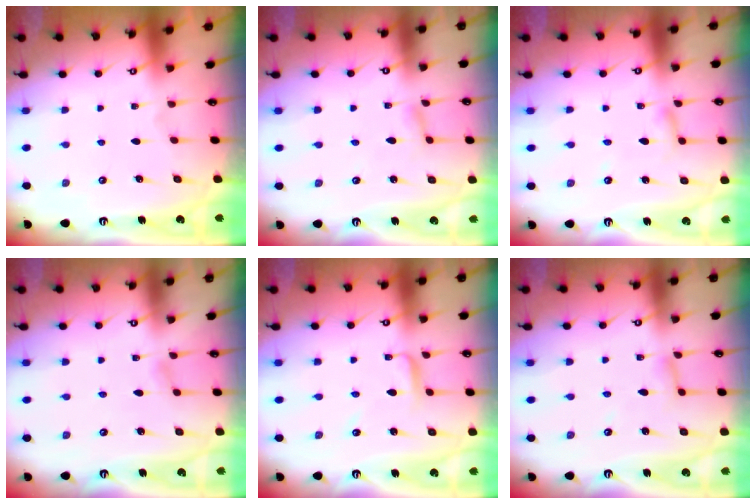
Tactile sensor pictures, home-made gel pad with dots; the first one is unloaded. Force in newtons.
{"total": 2.3, "press": 2.3, "slide": 0.3}
{"total": 2.6, "press": 2.6, "slide": 0.2}
{"total": 2.7, "press": 2.6, "slide": 0.4}
{"total": 3.2, "press": 3.2, "slide": 0.0}
{"total": 2.8, "press": 2.8, "slide": 0.2}